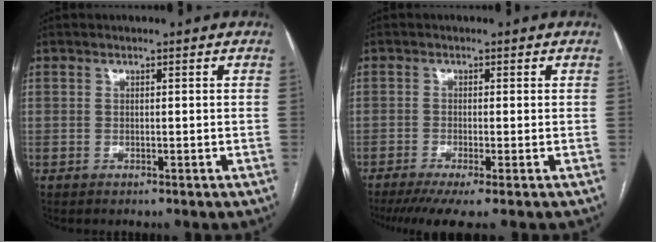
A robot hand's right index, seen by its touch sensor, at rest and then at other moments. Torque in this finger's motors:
{"motor_torque": [0.75, -0.77, 0.41, 0.08]}